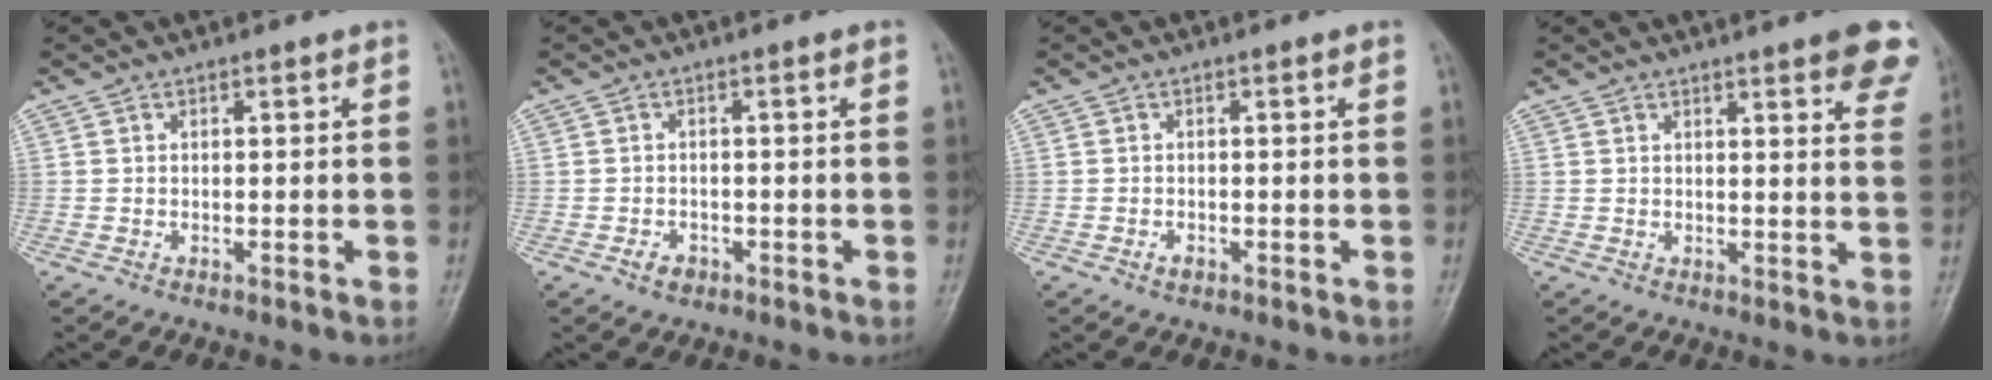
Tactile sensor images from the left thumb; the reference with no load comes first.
{"total": 2.0, "force": [-1.0, 1.4, 0.9], "torque": [-0.013, 0.006, -0.015]}
{"total": 1.0, "force": [-0.5, 0.6, 0.6], "torque": [-0.010, 0.003, -0.009]}
{"total": 10.1, "force": [6.6, 2.2, 7.3], "torque": [-0.062, -0.021, 0.066]}